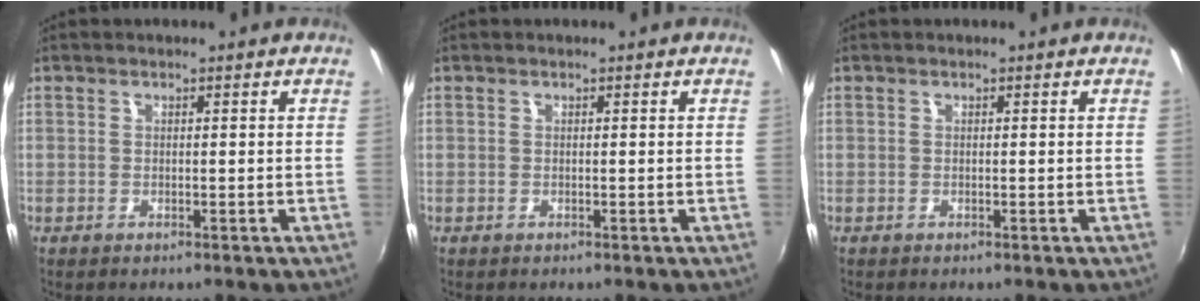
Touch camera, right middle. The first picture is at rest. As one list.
[{"total": 0.0}, {"total": 0.0}]